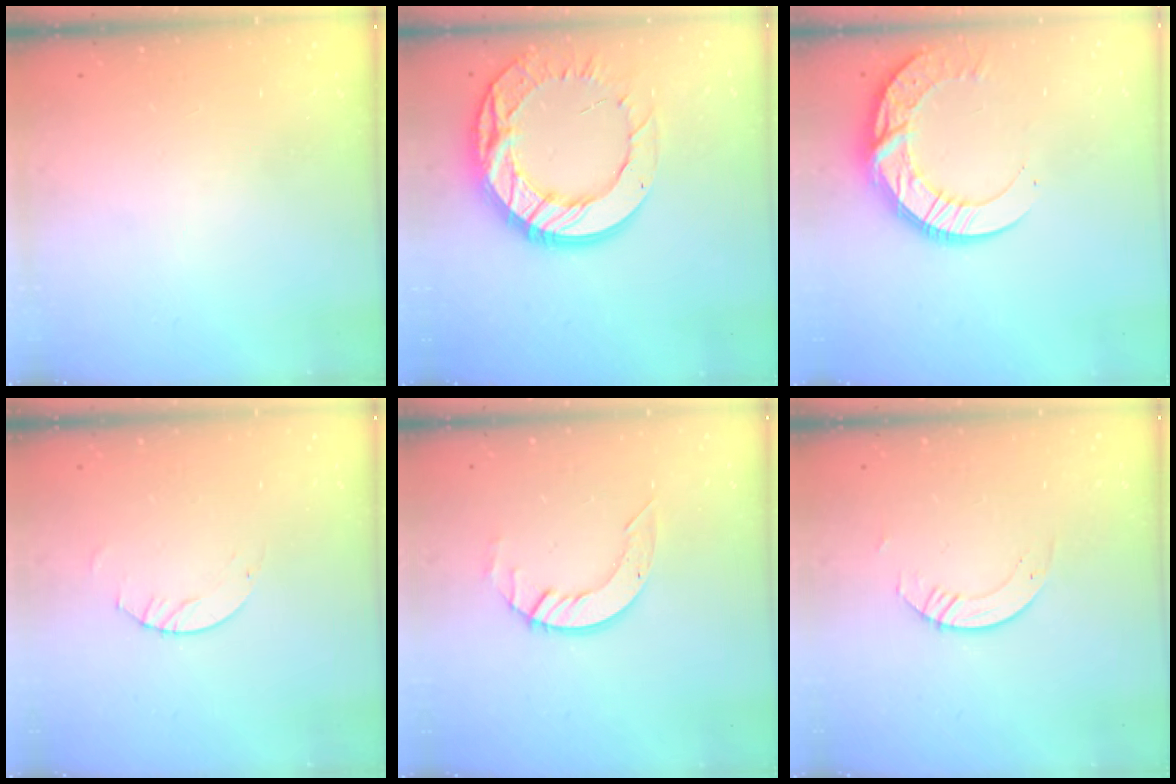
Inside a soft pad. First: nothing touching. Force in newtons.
{"total": 21.8, "press": 21.7, "slide": 1.9}
{"total": 14.6, "press": 14.6, "slide": 1.2}
{"total": 2.0, "press": 2.0, "slide": 0.2}
{"total": 6.1, "press": 6.1, "slide": 0.5}
{"total": 2.2, "press": 2.2, "slide": 0.2}